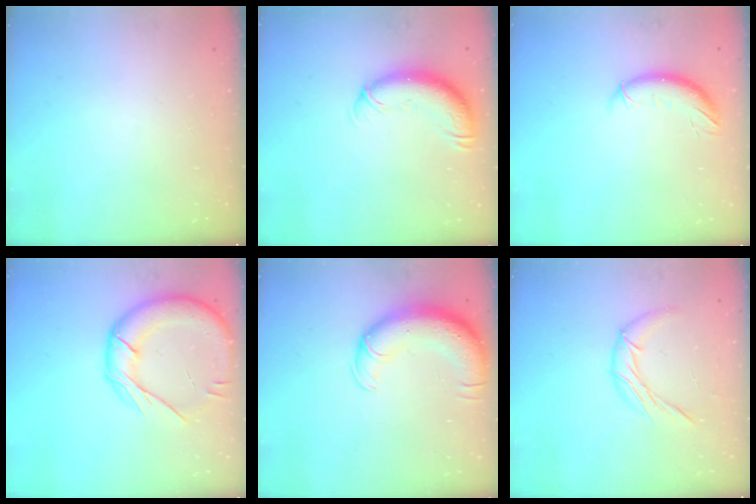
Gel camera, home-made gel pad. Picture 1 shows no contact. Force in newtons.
{"total": 12.0, "press": 11.7, "slide": 2.6}
{"total": 9.2, "press": 9.1, "slide": 1.5}
{"total": 17.8, "press": 17.7, "slide": 1.7}
{"total": 13.9, "press": 13.5, "slide": 3.3}
{"total": 9.3, "press": 9.3, "slide": 0.2}